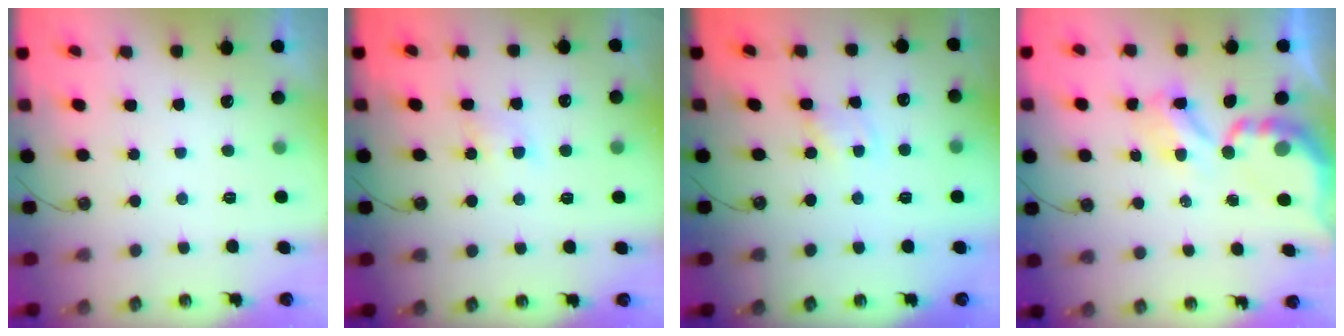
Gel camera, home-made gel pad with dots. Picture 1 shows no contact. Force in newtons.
{"total": 5.1, "press": 5.1, "slide": 0.7}
{"total": 1.4, "press": 1.4, "slide": 0.2}
{"total": 6.3, "press": 6.3, "slide": 0.4}